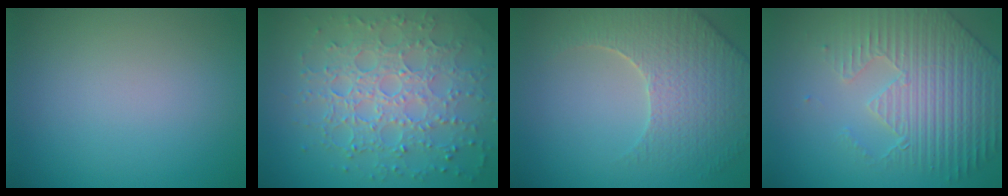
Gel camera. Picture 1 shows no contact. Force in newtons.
{"total": 7.7, "press": 5.6, "slide": 5.4}
{"total": 5.4, "press": 4.8, "slide": 2.5}
{"total": 5.1, "press": 4.8, "slide": 1.6}